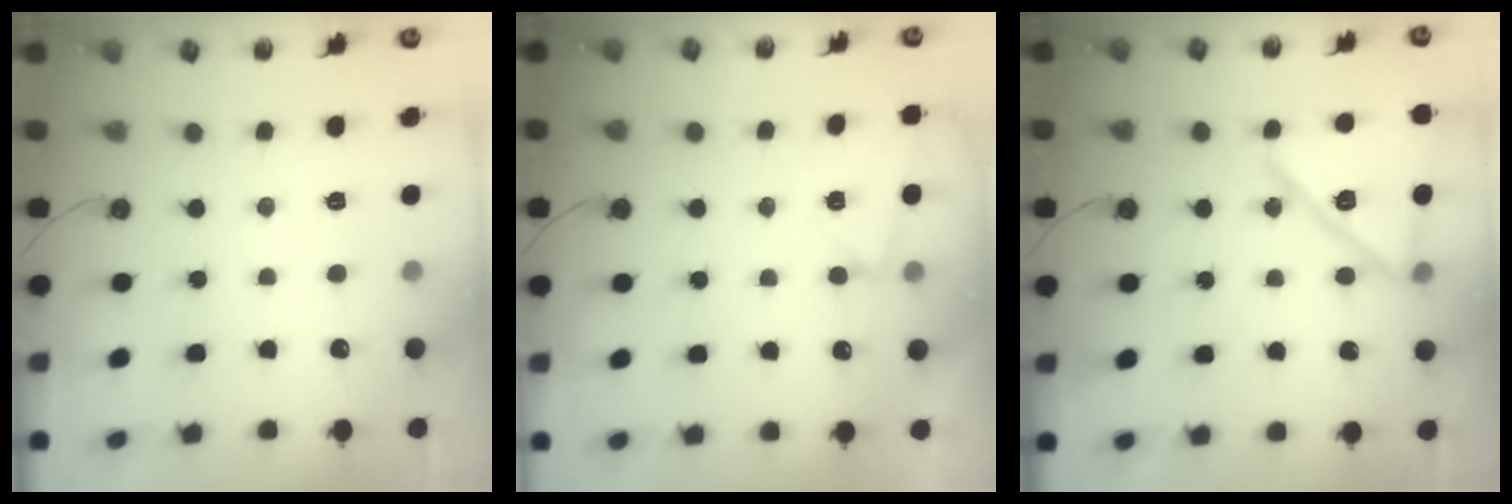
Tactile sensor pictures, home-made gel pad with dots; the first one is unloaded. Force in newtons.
{"total": 3.9, "press": 2.7, "slide": 2.8}
{"total": 17.8, "press": 17.7, "slide": 2.4}